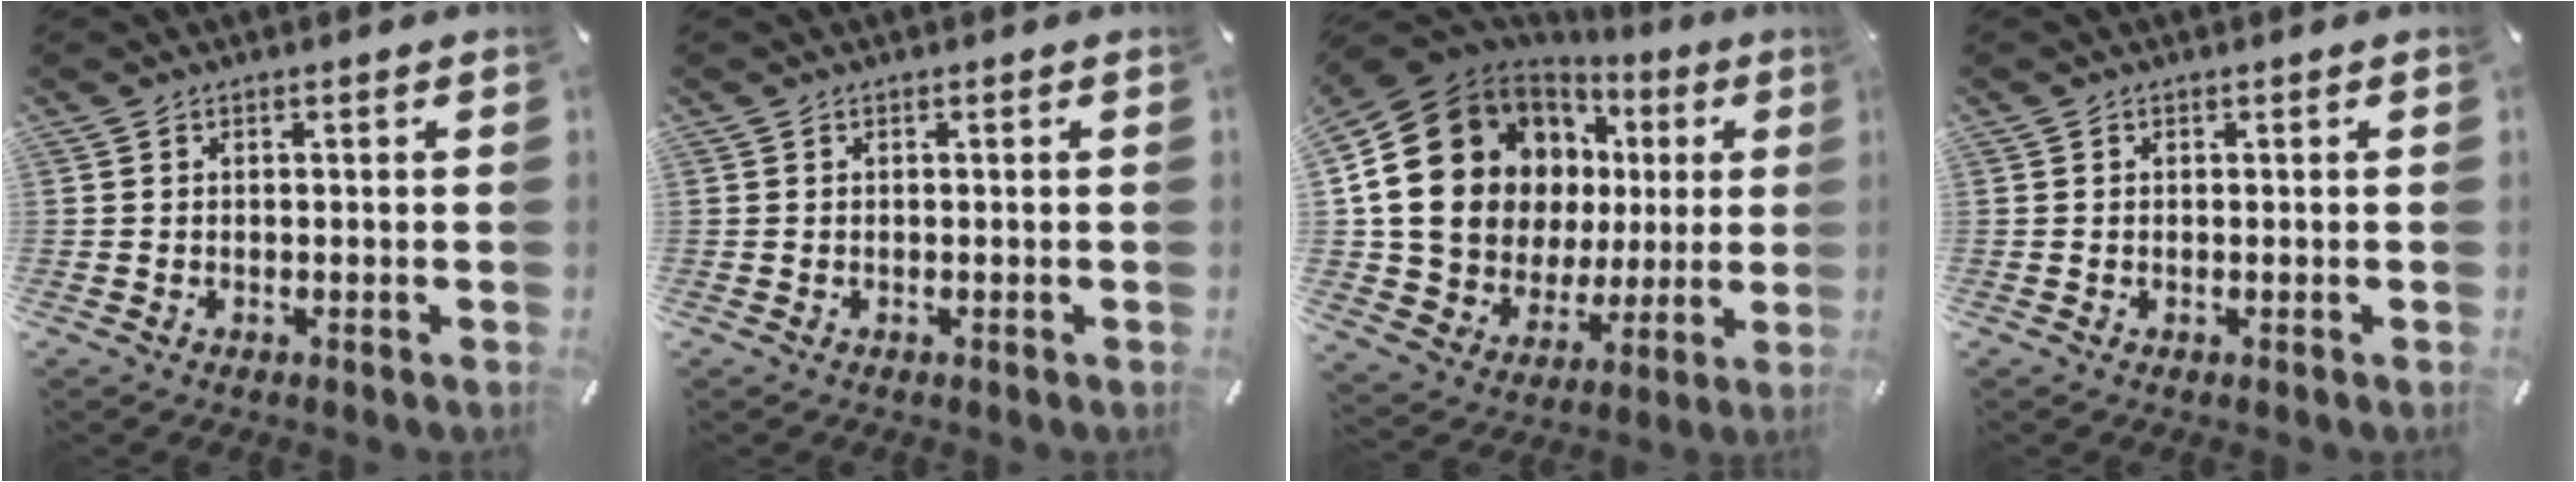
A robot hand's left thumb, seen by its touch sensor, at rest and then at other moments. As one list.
[{"total": 0.0}, {"total": 20.9, "force": [5.4, 16.8, 11.2], "torque": [-0.198, -0.049, 0.117]}, {"total": 0.0}]